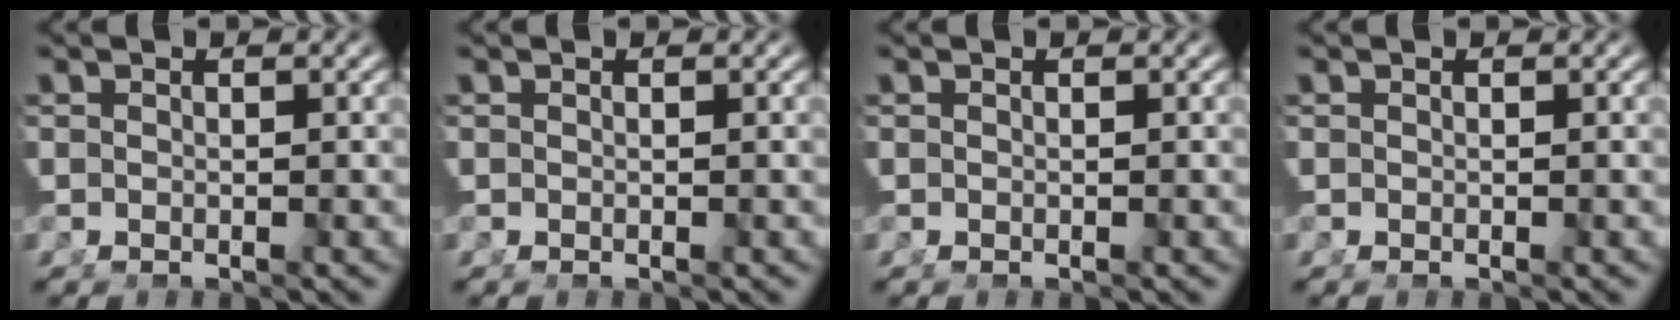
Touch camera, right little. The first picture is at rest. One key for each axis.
{"total": 0.0}
{"total": 0.0}
{"total": 0.0}